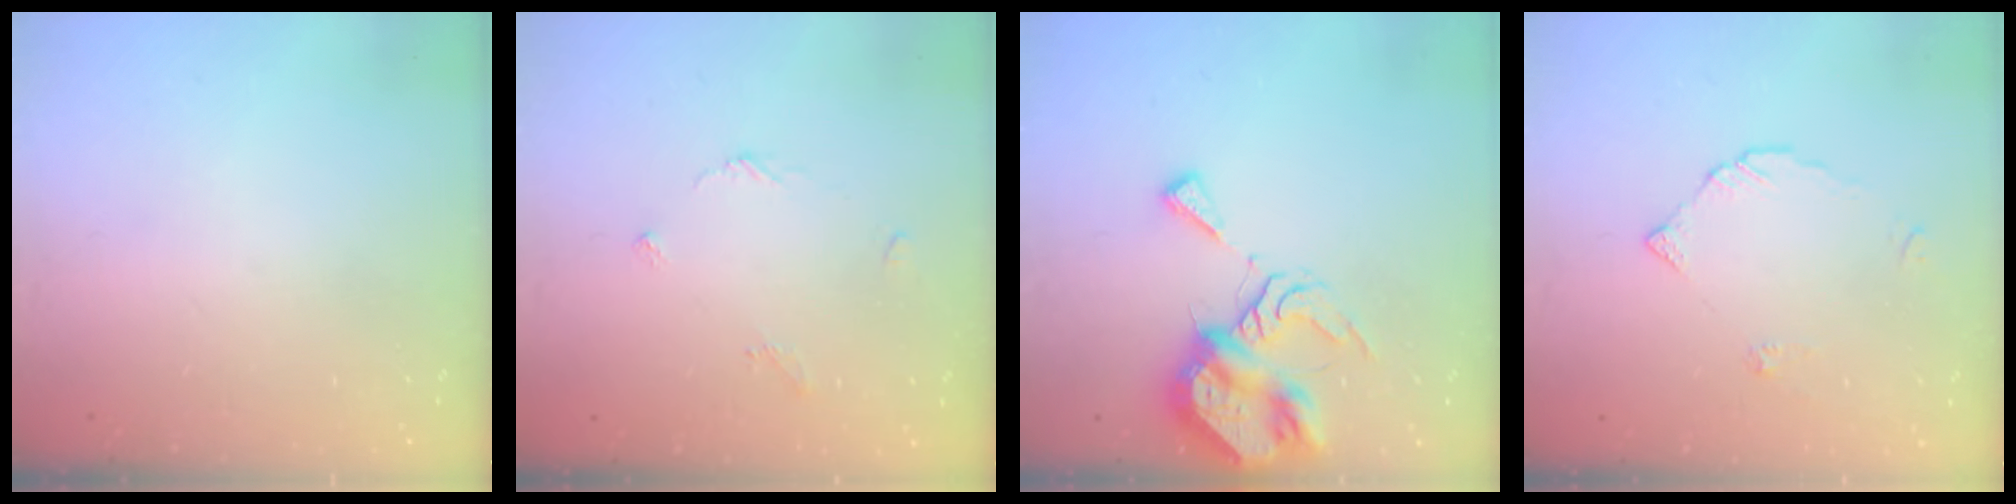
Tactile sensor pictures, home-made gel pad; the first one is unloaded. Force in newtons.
{"total": 2.9, "press": 2.9, "slide": 0.4}
{"total": 12.2, "press": 12.1, "slide": 1.6}
{"total": 2.9, "press": 2.9, "slide": 0.1}